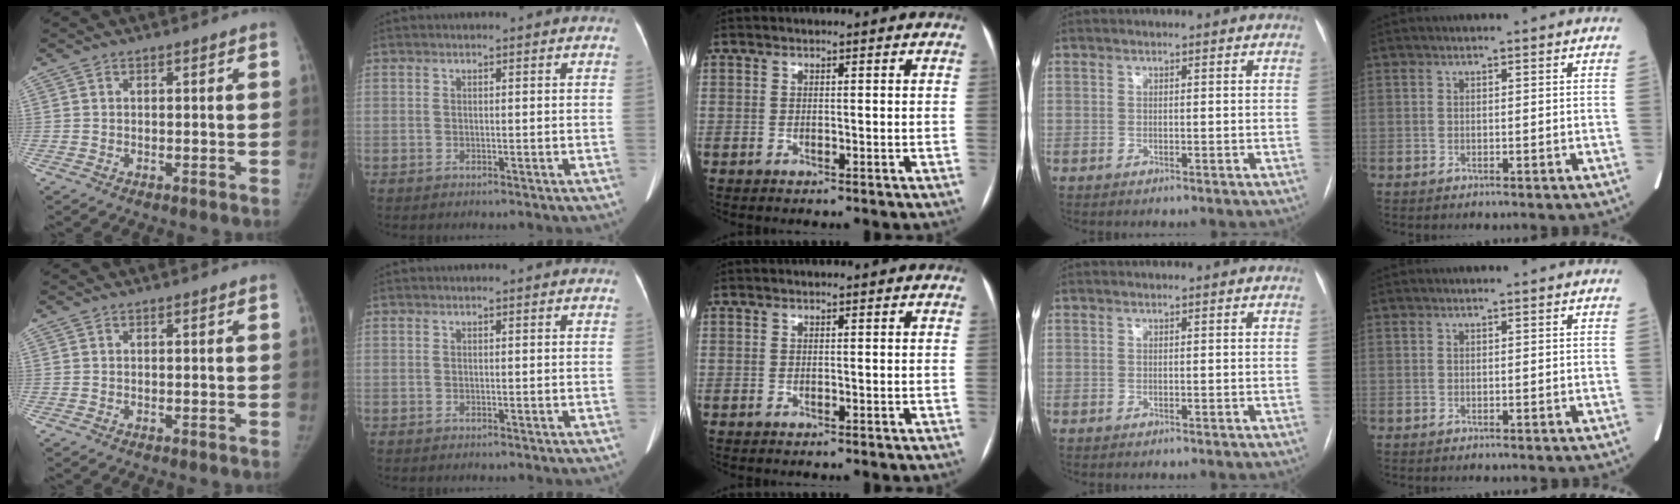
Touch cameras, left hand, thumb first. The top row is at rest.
{}